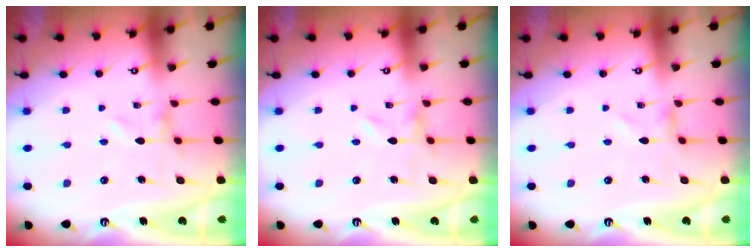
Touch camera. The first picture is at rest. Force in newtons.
{"total": 0.0}
{"total": 0.0}